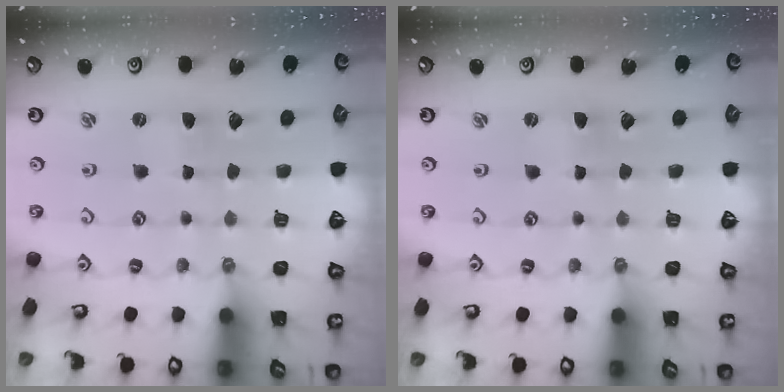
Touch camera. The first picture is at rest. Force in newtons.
{"total": 0.0}